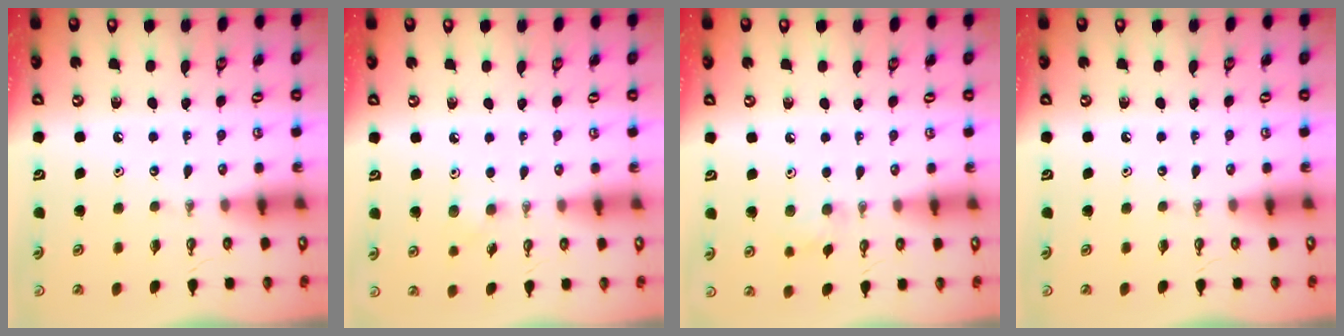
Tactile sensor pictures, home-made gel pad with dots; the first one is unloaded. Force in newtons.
{"total": 5.3, "press": 5.2, "slide": 1.1}
{"total": 7.0, "press": 6.9, "slide": 1.2}
{"total": 0.0}